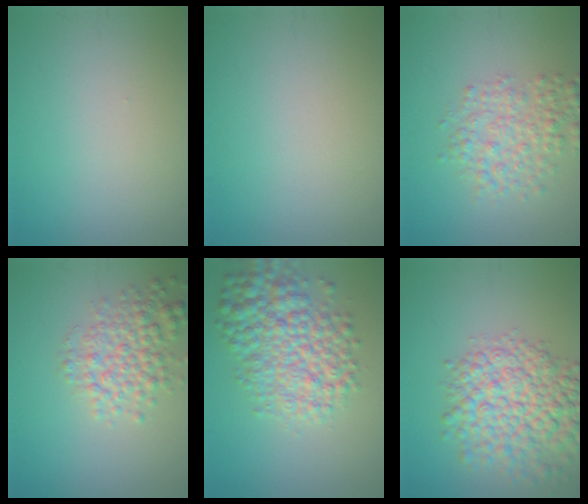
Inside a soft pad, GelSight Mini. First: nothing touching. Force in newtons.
{"total": 0.0}
{"total": 4.0, "press": 4.0, "slide": 0.1}
{"total": 4.1, "press": 4.1, "slide": 0.1}
{"total": 7.4, "press": 7.4, "slide": 0.2}
{"total": 8.9, "press": 8.9, "slide": 0.2}